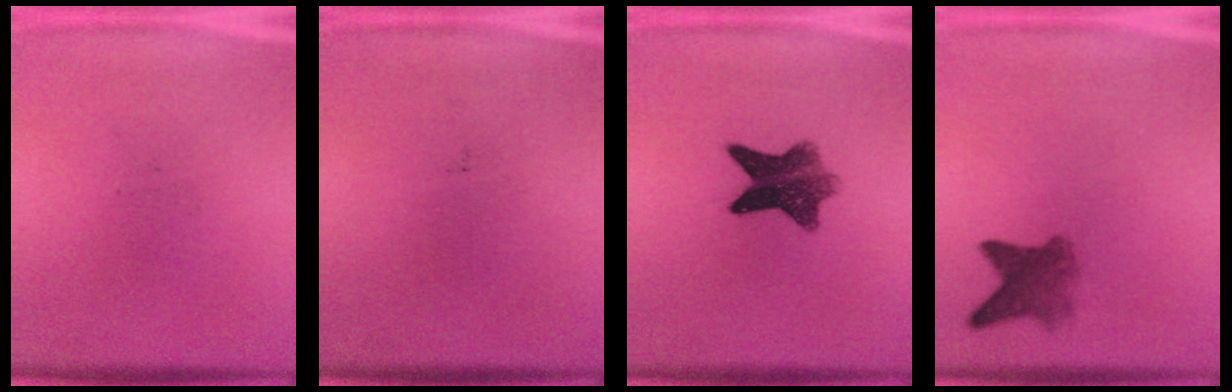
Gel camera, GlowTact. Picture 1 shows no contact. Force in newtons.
{"total": 0.0}
{"total": 8.1}
{"total": 4.1}